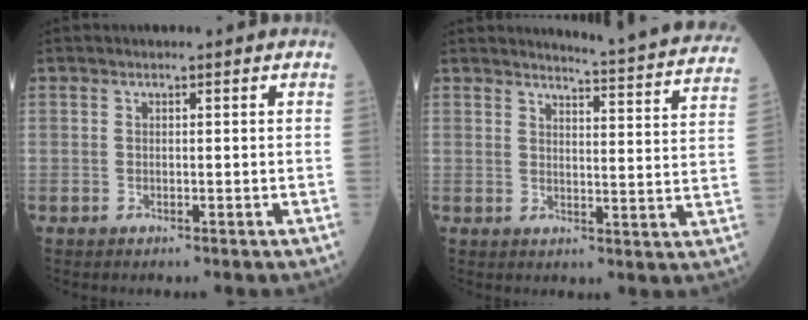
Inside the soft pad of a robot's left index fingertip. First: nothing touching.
{"total": 16.6, "force": [16.0, -0.7, 4.1], "torque": [-0.055, -0.093, 0.169]}